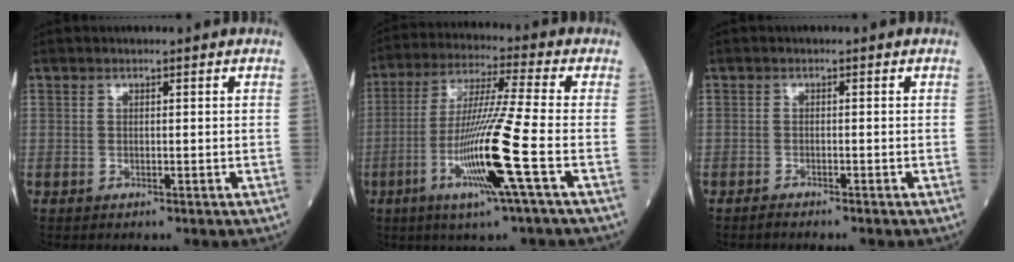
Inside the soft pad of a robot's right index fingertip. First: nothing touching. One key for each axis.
{"total": 13.7, "fx": -4.4, "fy": -1.8, "fz": 12.8, "tx": -0.256, "ty": -0.019, "tz": -0.087}
{"total": 1.5, "fx": -1.3, "fy": -0.2, "fz": 0.6, "tx": -0.012, "ty": 0.000, "tz": -0.018}